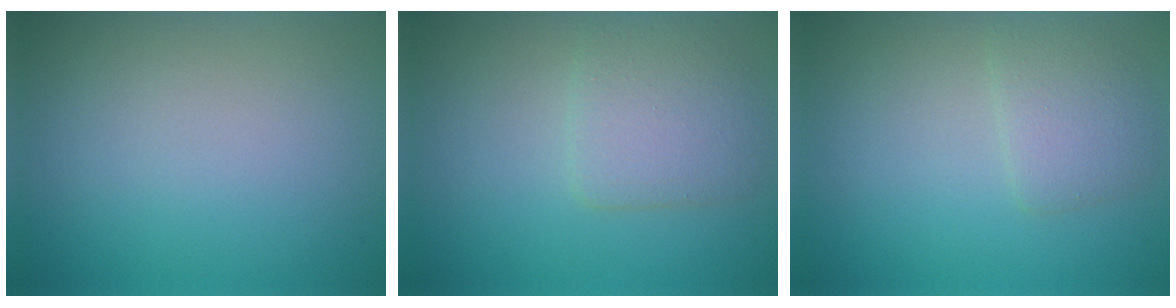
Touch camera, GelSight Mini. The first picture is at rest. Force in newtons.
{"total": 3.4, "press": 3.4, "slide": 0.2}
{"total": 2.4, "press": 2.4, "slide": 0.0}